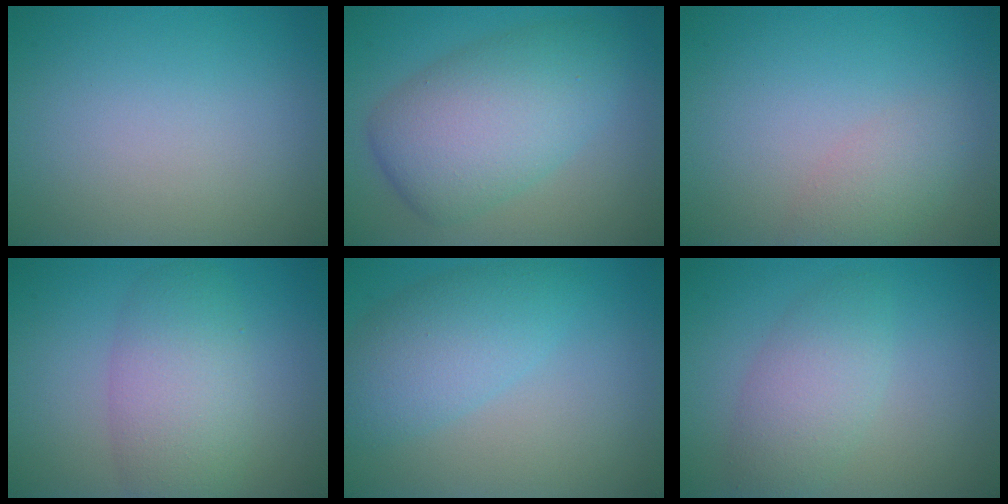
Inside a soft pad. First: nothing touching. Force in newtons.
{"total": 7.6, "press": 7.6, "slide": 0.2}
{"total": 2.1, "press": 2.1, "slide": 0.1}
{"total": 5.4, "press": 5.4, "slide": 0.1}
{"total": 4.8, "press": 4.8, "slide": 0.3}
{"total": 3.7, "press": 3.7, "slide": 0.2}